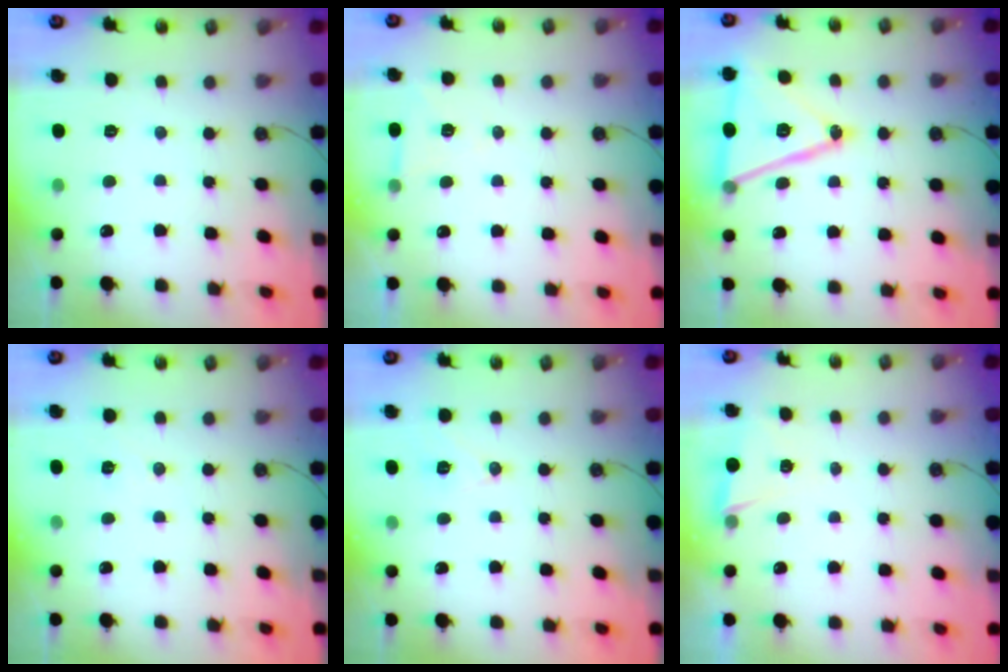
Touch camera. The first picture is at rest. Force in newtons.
{"total": 6.7, "press": 5.0, "slide": 4.5}
{"total": 18.1, "press": 17.8, "slide": 3.6}
{"total": 6.1, "press": 4.3, "slide": 4.4}
{"total": 7.4, "press": 6.4, "slide": 3.7}
{"total": 2.9, "press": 2.6, "slide": 1.3}